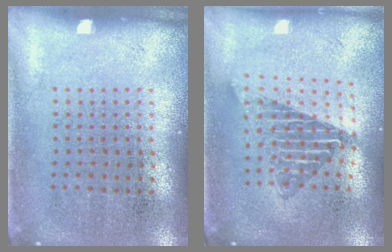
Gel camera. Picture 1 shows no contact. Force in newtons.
{"total": 1.8, "press": 1.4, "slide": 1.0}